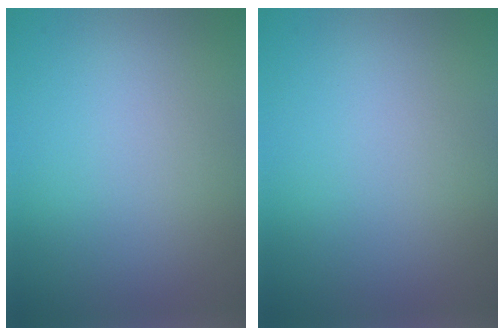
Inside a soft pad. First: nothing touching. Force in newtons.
{"total": 0.0}